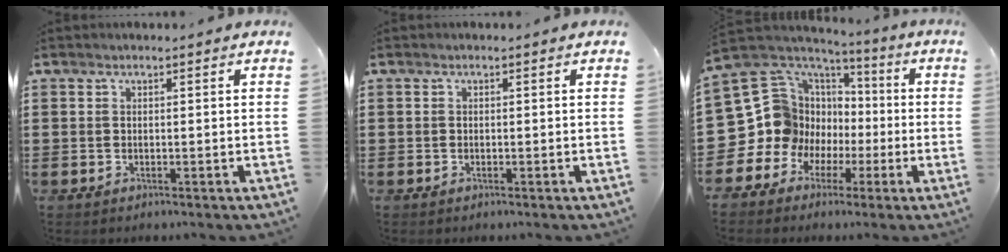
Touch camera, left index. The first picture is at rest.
{"total": 0.6, "force": [-0.4, 0.3, 0.1], "torque": [-0.003, 0.001, -0.009]}
{"total": 11.0, "force": [-0.9, 10.9, 1.2], "torque": [-0.085, -0.038, 0.003]}